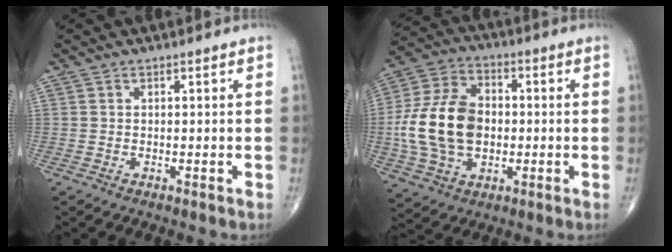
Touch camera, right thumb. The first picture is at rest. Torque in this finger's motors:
{"motor_torque": [1.25, 3.50, 1.32, -0.67, 0.21]}